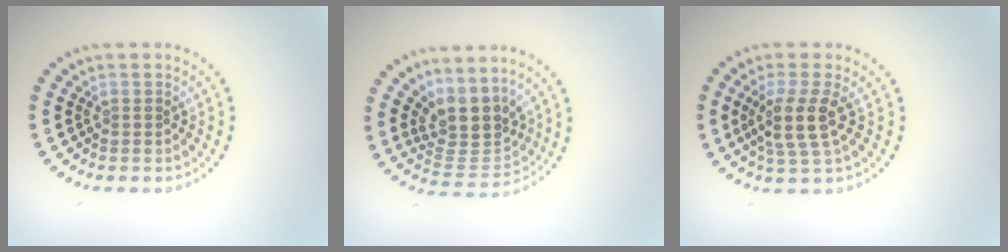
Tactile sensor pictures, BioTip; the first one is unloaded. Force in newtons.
{"total": 4.1, "press": 3.3, "slide": 2.5}
{"total": 3.5, "press": 2.8, "slide": 2.0}